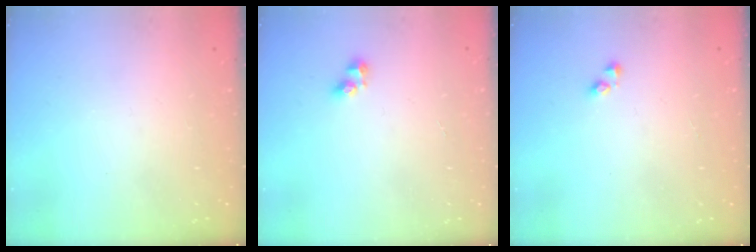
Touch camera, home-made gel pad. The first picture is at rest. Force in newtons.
{"total": 3.7, "press": 3.6, "slide": 0.4}
{"total": 1.8, "press": 1.8, "slide": 0.2}